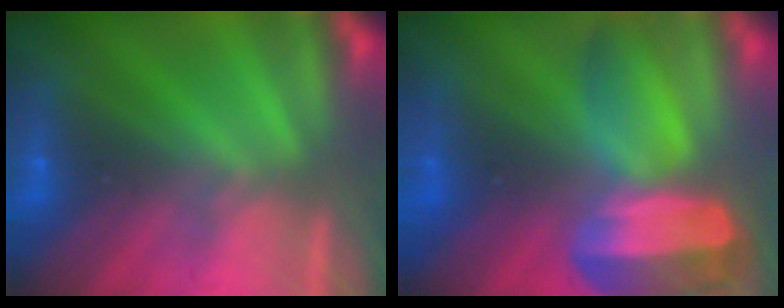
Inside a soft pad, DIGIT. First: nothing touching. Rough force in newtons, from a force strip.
{"total": 7.0}